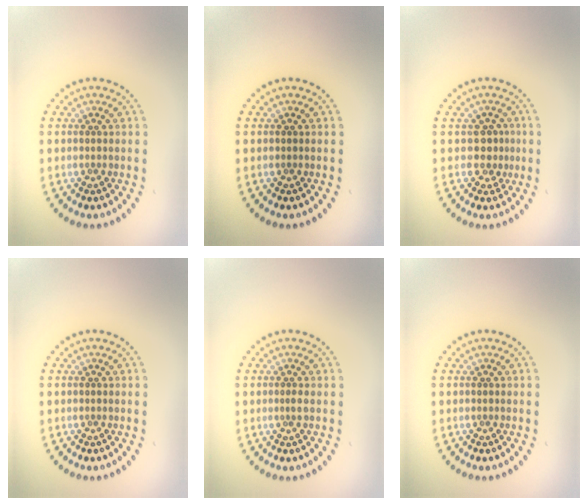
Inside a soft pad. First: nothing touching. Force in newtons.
{"total": 0.0}
{"total": 2.0, "press": 1.4, "slide": 1.4}
{"total": 0.0}
{"total": 0.7, "press": 0.5, "slide": 0.5}
{"total": 0.0}